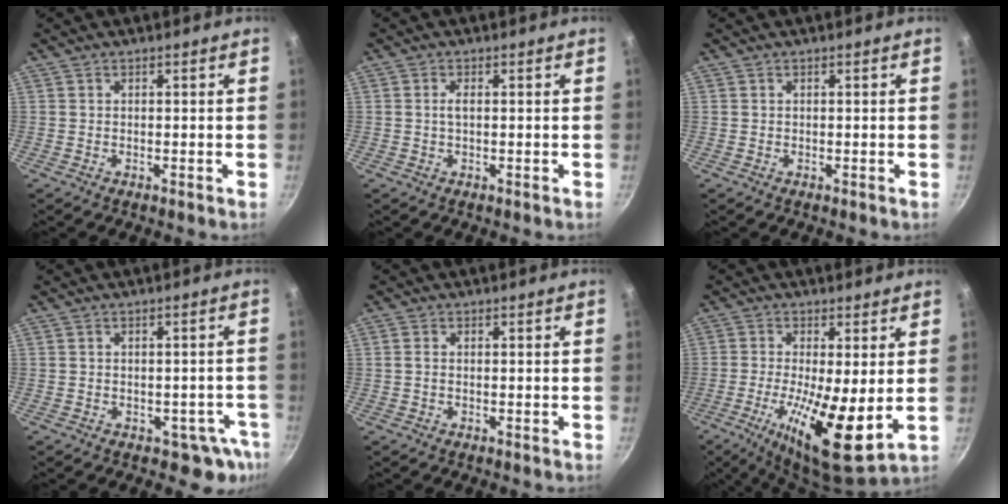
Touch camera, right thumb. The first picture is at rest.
{"total": 1.4, "force": [0.1, 0.5, 1.3], "torque": [-0.028, 0.002, 0.000]}
{"total": 0.0}
{"total": 5.6, "force": [-2.8, 4.1, 2.6], "torque": [0.018, 0.038, -0.018]}
{"total": 1.1, "force": [0.0, 0.7, 0.9], "torque": [-0.020, 0.002, -0.003]}
{"total": 13.9, "force": [-1.5, 4.0, 13.3], "torque": [-0.229, -0.023, -0.024]}